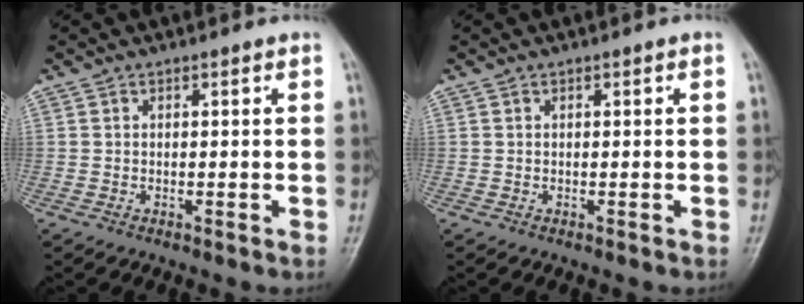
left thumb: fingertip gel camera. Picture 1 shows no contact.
{"total": 0.0}